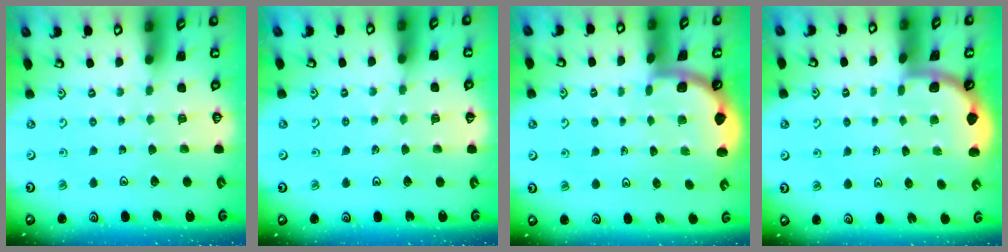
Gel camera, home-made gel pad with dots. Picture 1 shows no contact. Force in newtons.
{"total": 2.5, "press": 2.5, "slide": 0.4}
{"total": 1.7, "press": 1.7, "slide": 0.1}
{"total": 1.9, "press": 1.9, "slide": 0.0}